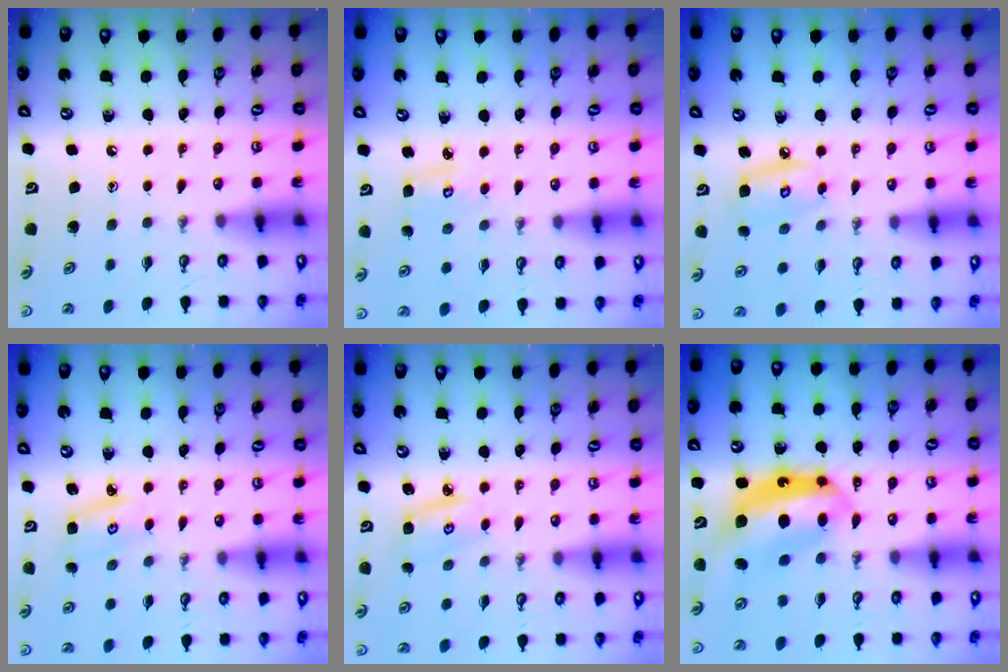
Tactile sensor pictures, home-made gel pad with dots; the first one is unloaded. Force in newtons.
{"total": 3.1, "press": 3.1, "slide": 0.2}
{"total": 7.3, "press": 7.3, "slide": 0.5}
{"total": 2.7, "press": 2.6, "slide": 0.3}
{"total": 3.1, "press": 3.1, "slide": 0.2}
{"total": 12.3, "press": 12.2, "slide": 1.0}